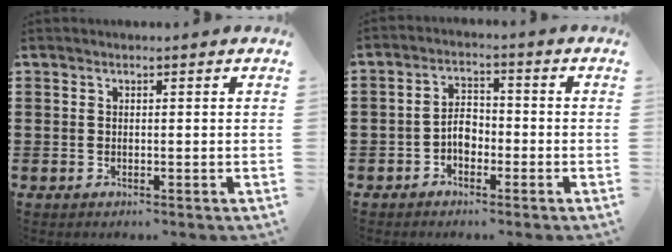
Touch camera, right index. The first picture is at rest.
{"total": 3.6, "force": [-1.5, 2.2, 2.4], "torque": [-0.055, 0.004, -0.032]}